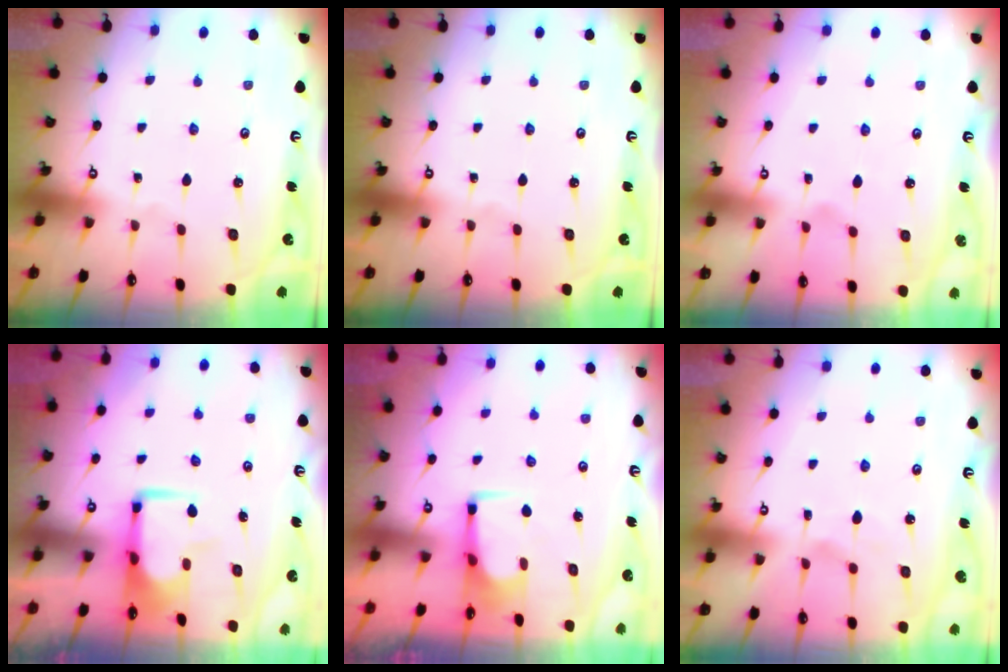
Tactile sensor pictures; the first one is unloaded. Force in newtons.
{"total": 0.0}
{"total": 1.1, "press": 0.1, "slide": 1.1}
{"total": 1.5, "press": 1.5, "slide": 0.5}
{"total": 2.7, "press": 2.6, "slide": 0.4}
{"total": 2.0, "press": 1.6, "slide": 1.1}